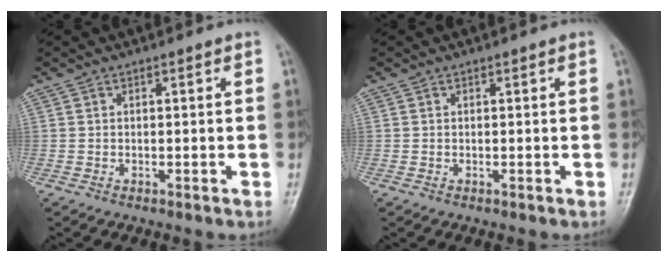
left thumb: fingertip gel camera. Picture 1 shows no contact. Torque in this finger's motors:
{"motor_torque": [0.01, 0.01, 0.02, -0.07, 0.00]}